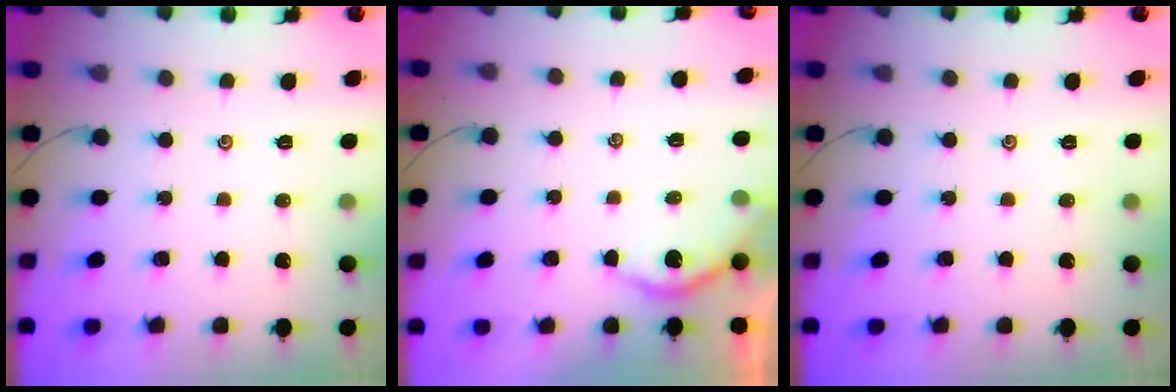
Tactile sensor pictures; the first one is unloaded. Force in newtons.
{"total": 4.7, "press": 4.7, "slide": 0.2}
{"total": 0.0}